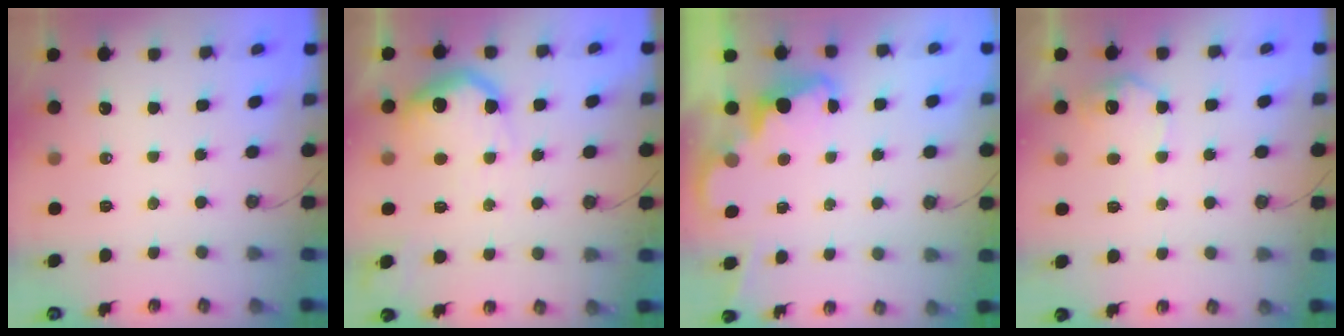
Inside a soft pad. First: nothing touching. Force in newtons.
{"total": 17.4, "press": 17.4, "slide": 1.4}
{"total": 2.4, "press": 2.4, "slide": 0.5}
{"total": 9.0, "press": 9.0, "slide": 0.3}